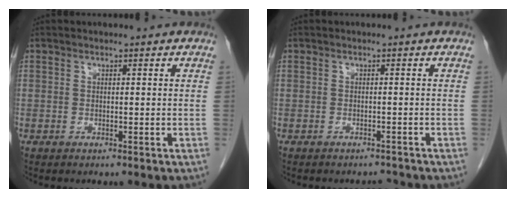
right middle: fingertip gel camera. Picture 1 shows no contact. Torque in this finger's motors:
{"motor_torque": [0.01, 0.00, 0.00, 0.00]}